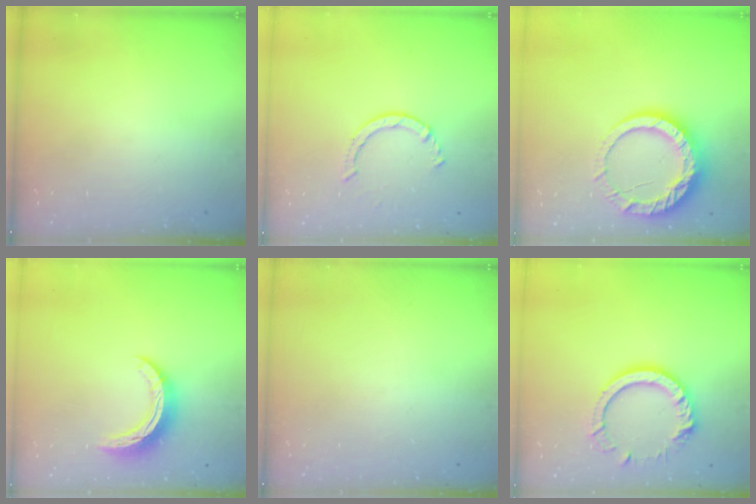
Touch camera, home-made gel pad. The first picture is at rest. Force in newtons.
{"total": 2.2, "press": 2.2, "slide": 0.4}
{"total": 14.3, "press": 14.3, "slide": 1.3}
{"total": 10.7, "press": 10.7, "slide": 0.2}
{"total": 0.0}
{"total": 13.0, "press": 12.9, "slide": 1.2}